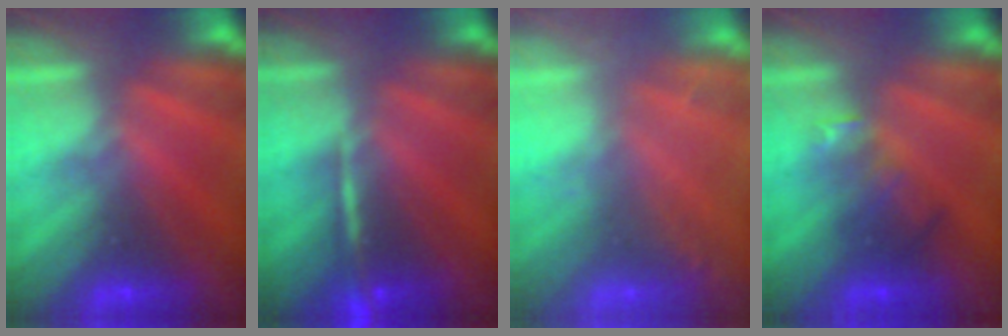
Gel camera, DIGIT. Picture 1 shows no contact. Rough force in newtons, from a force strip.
{"total": 2.4}
{"total": 1.6}
{"total": 2.4}